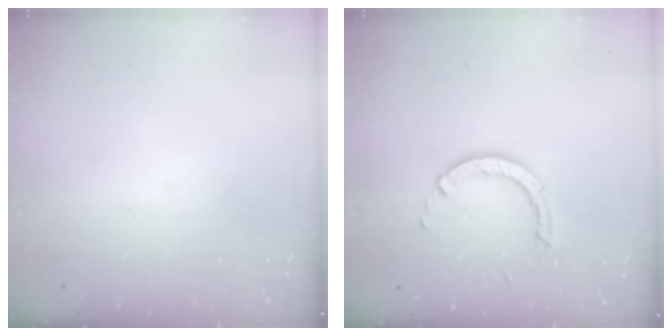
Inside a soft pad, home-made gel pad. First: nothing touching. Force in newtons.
{"total": 3.1, "press": 3.1, "slide": 0.1}